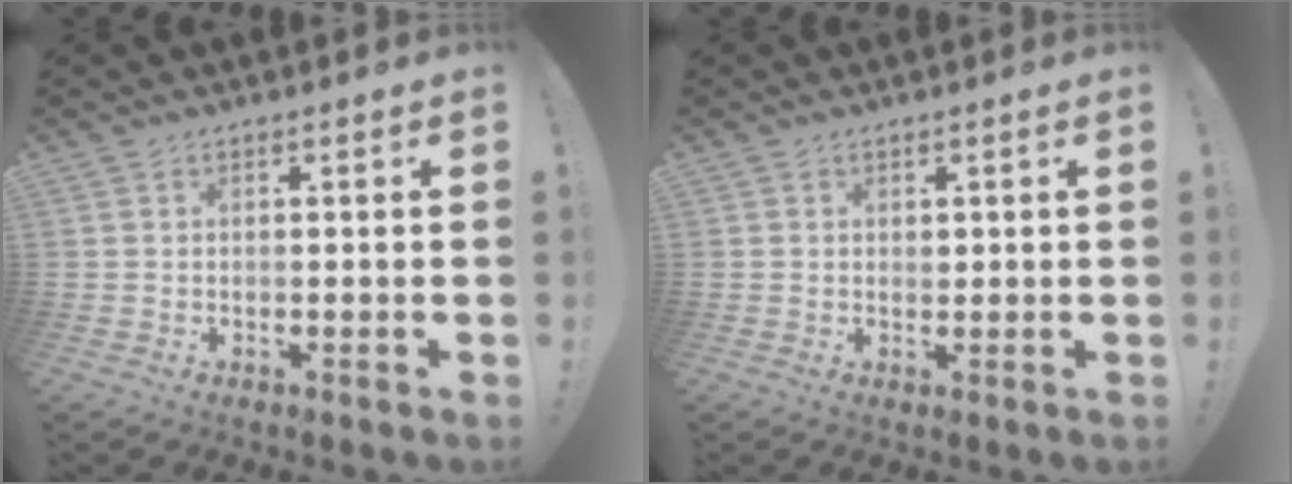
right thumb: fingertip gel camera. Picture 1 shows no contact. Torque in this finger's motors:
{"motor_torque": [-0.19, -0.29, 0.03, 0.25, 0.00]}